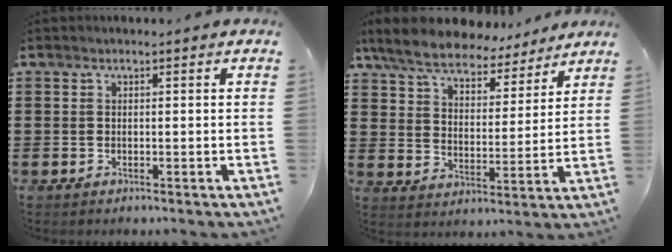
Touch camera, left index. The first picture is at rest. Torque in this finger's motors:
{"motor_torque": [2.14, 0.00, 0.29, 0.00]}